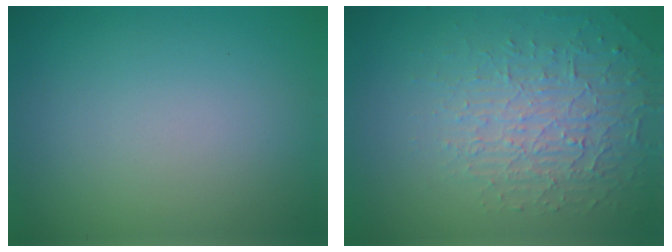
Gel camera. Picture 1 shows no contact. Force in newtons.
{"total": 4.6, "press": 3.1, "slide": 3.4}